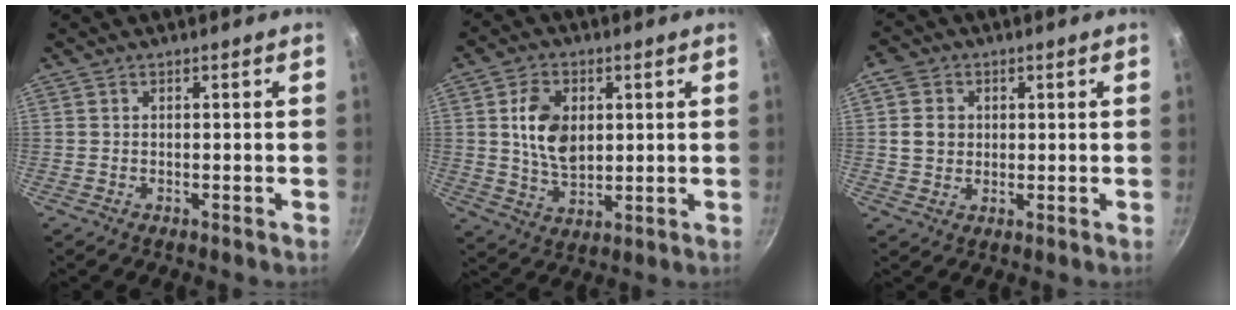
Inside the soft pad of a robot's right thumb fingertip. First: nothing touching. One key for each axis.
{"total": 10.0, "fx": 2.0, "fy": 6.6, "fz": 7.3, "tx": -0.115, "ty": -0.013, "tz": 0.039}
{"total": 5.5, "fx": 0.8, "fy": 4.9, "fz": 2.5, "tx": -0.023, "ty": 0.002, "tz": 0.009}